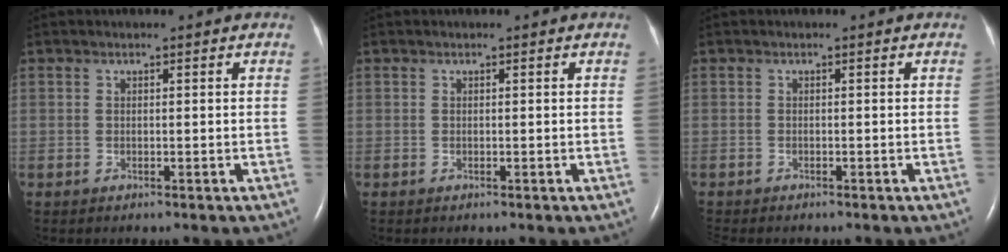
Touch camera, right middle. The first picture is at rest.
{"total": 0.0}
{"total": 2.0, "force": [-1.8, 0.4, 0.8], "torque": [-0.015, -0.005, -0.024]}